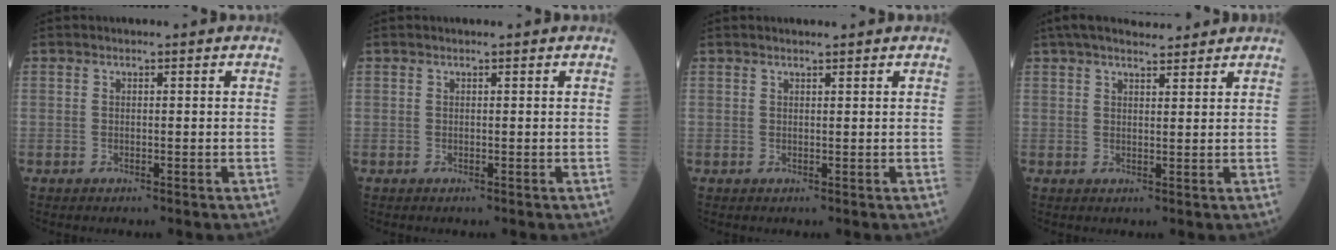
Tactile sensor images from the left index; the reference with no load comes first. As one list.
[{"total": 0.0}, {"total": 1.5, "force": [1.3, 0.0, 0.7], "torque": [-0.011, 0.009, 0.024]}, {"total": 9.1, "force": [7.9, 1.9, 4.2], "torque": [-0.064, 0.028, 0.118]}]